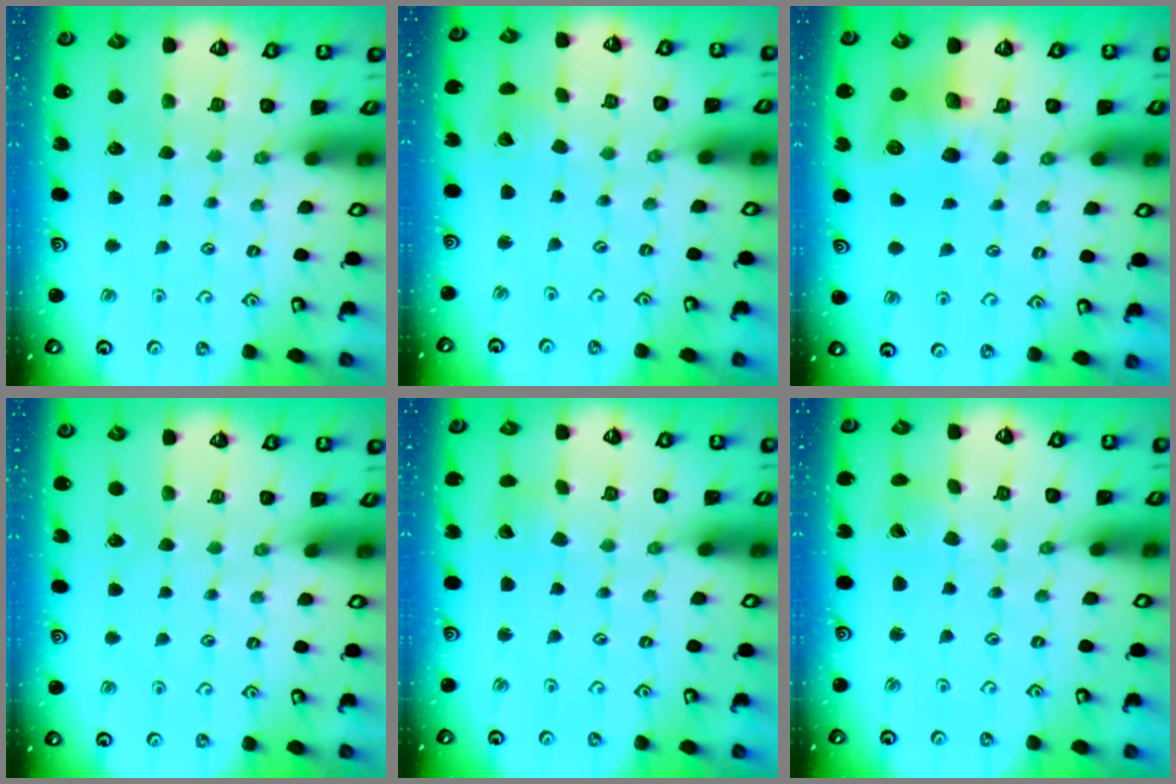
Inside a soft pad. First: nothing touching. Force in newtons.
{"total": 2.3, "press": 2.3, "slide": 0.3}
{"total": 7.5, "press": 7.5, "slide": 0.3}
{"total": 0.0}
{"total": 2.1, "press": 2.1, "slide": 0.3}
{"total": 1.8, "press": 1.8, "slide": 0.4}